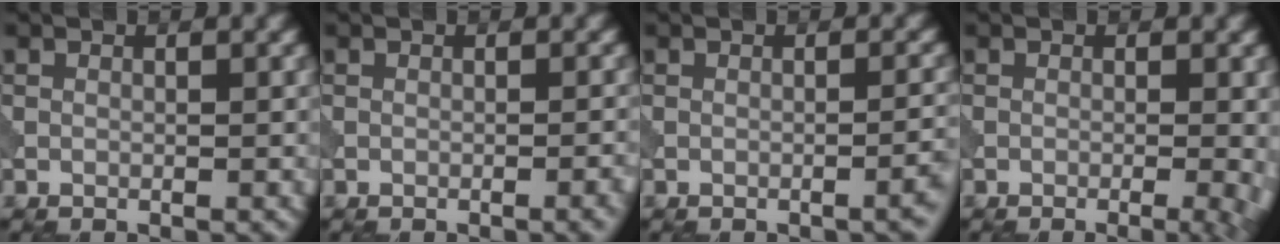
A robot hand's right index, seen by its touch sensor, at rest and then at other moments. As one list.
[{"total": 1.5, "force": [-0.6, 0.3, 1.3], "torque": [-0.013, 0.002, -0.010]}, {"total": 1.9, "force": [-0.8, 0.5, 1.7], "torque": [-0.015, 0.007, -0.014]}, {"total": 4.1, "force": [-1.0, 1.3, 3.8], "torque": [-0.036, -0.002, -0.010]}]